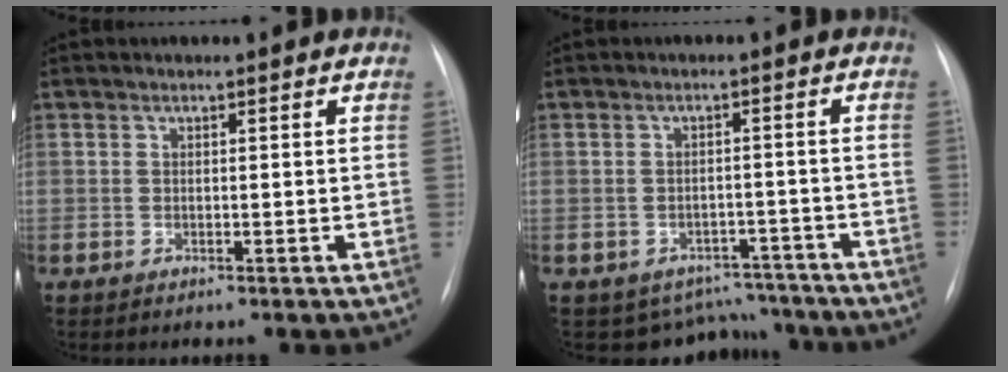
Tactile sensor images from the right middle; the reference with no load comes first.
{"total": 7.4, "force": [-6.3, 3.7, -0.6], "torque": [0.026, 0.032, -0.073]}